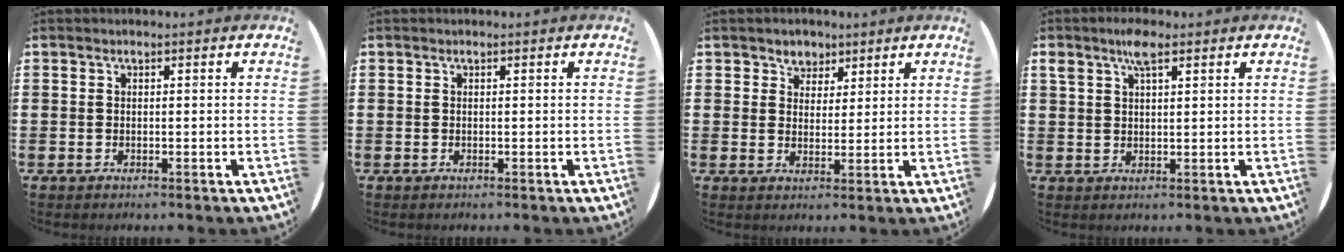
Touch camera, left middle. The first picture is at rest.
{"total": 0.0}
{"total": 3.2, "force": [2.4, 2.0, -0.2], "torque": [0.002, 0.001, 0.045]}
{"total": 3.7, "force": [2.5, 1.3, 2.5], "torque": [-0.039, 0.000, 0.040]}